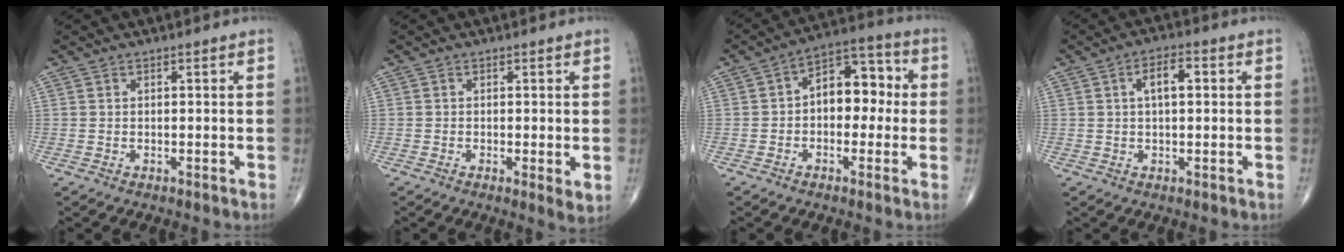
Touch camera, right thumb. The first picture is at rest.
{"total": 2.6, "force": [-0.3, 0.7, 2.5], "torque": [-0.046, -0.012, -0.011]}
{"total": 10.4, "force": [0.2, 6.8, 7.9], "torque": [-0.080, 0.037, -0.011]}
{"total": 5.0, "force": [1.1, 2.3, 4.4], "torque": [-0.068, 0.009, 0.014]}